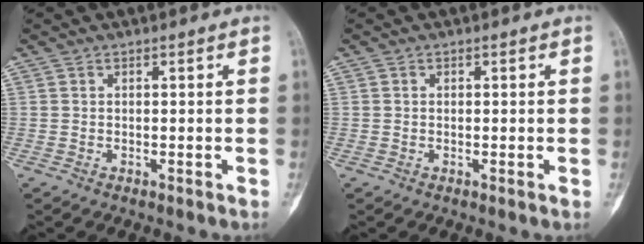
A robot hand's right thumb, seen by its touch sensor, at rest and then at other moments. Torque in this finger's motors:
{"motor_torque": [-0.24, 0.35, -0.03, 0.02, -0.01]}